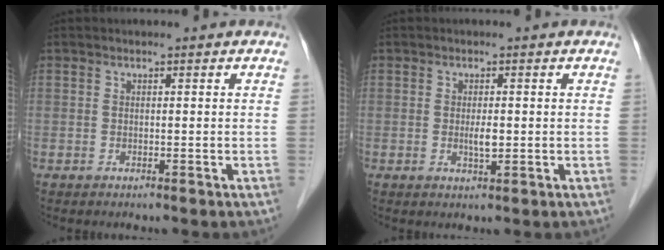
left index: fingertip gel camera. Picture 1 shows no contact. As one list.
[{"total": 2.0, "force": [-0.2, 0.5, 1.9], "torque": [-0.040, -0.002, -0.001]}]